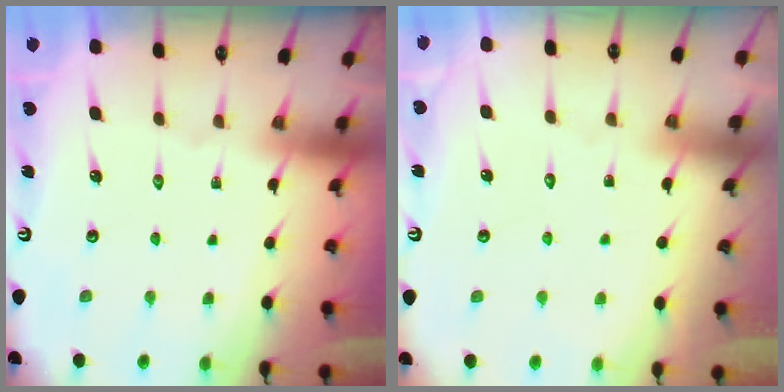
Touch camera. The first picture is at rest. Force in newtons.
{"total": 4.0, "press": 4.0, "slide": 0.4}